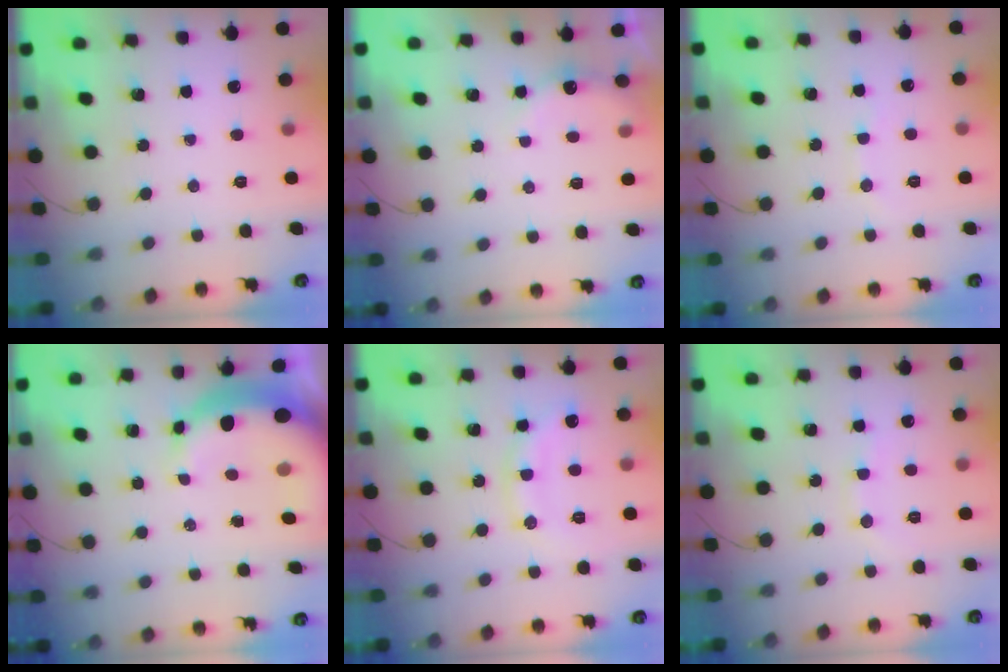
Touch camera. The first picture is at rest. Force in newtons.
{"total": 6.8, "press": 6.6, "slide": 1.3}
{"total": 3.9, "press": 3.8, "slide": 0.5}
{"total": 11.2, "press": 10.9, "slide": 2.2}
{"total": 11.4, "press": 11.4, "slide": 0.4}
{"total": 6.5, "press": 6.3, "slide": 1.5}